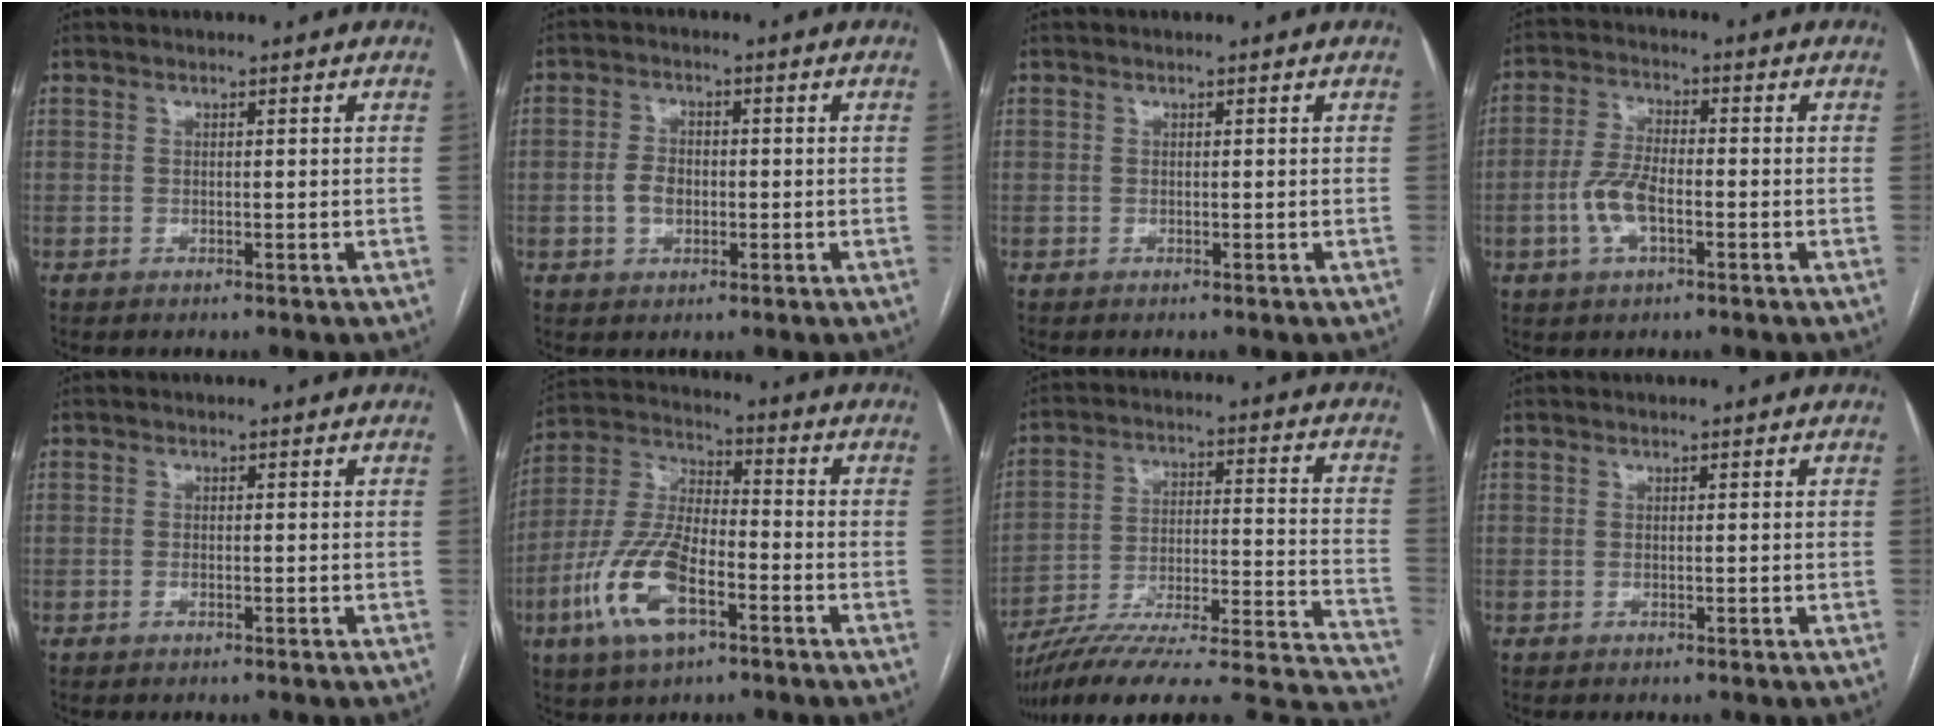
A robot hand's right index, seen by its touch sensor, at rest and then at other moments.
{"total": 3.8, "force": [-0.7, 2.7, 2.6], "torque": [-0.053, 0.008, -0.010]}
{"total": 0.0}
{"total": 6.6, "force": [-2.2, 2.4, 5.7], "torque": [-0.128, 0.006, -0.042]}
{"total": 0.5, "force": [-0.1, 0.3, 0.4], "torque": [-0.014, 0.001, 0.000]}
{"total": 14.3, "force": [-5.9, 5.5, 11.8], "torque": [-0.266, 0.004, -0.108]}
{"total": 30.4, "force": [-26.5, 3.4, 14.6], "torque": [-0.140, -0.002, -0.376]}
{"total": 0.0}